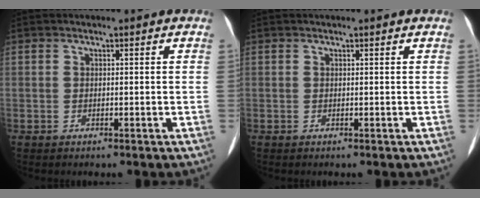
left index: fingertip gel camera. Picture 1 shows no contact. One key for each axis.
{"total": 0.9, "fx": 0.8, "fy": 0.0, "fz": 0.3, "tx": -0.009, "ty": 0.010, "tz": 0.009}